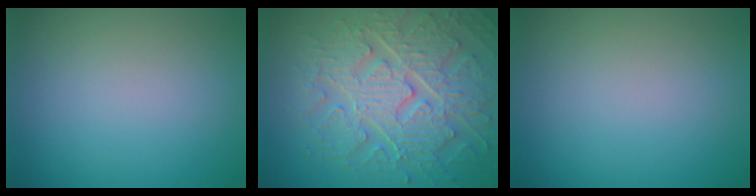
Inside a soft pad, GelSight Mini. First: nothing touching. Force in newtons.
{"total": 8.6, "press": 6.5, "slide": 5.6}
{"total": 0.0}